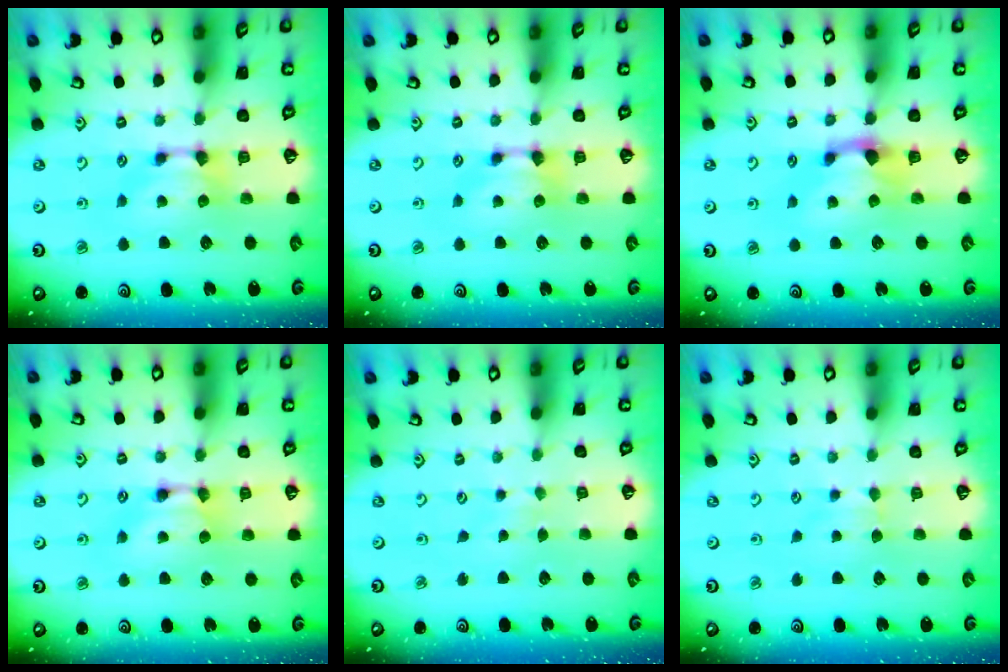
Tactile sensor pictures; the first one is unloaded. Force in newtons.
{"total": 0.0}
{"total": 1.4, "press": 0.6, "slide": 1.2}
{"total": 1.7, "press": 1.7, "slide": 0.1}
{"total": 4.7, "press": 4.7, "slide": 0.2}
{"total": 1.5, "press": 1.5, "slide": 0.3}